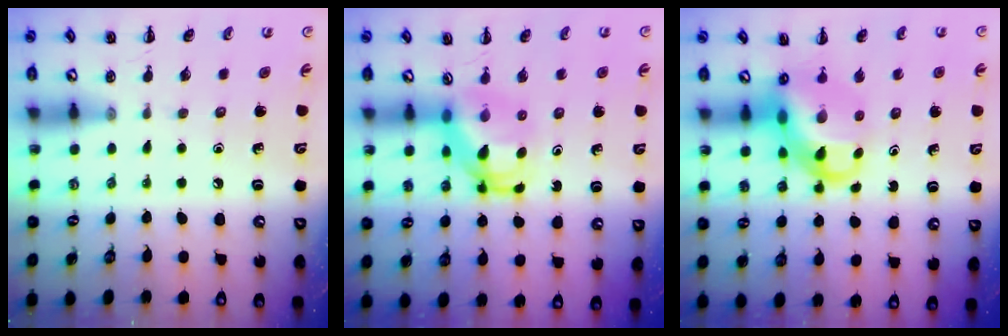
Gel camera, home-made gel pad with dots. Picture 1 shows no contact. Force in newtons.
{"total": 4.9, "press": 4.8, "slide": 0.7}
{"total": 8.6, "press": 8.3, "slide": 2.3}